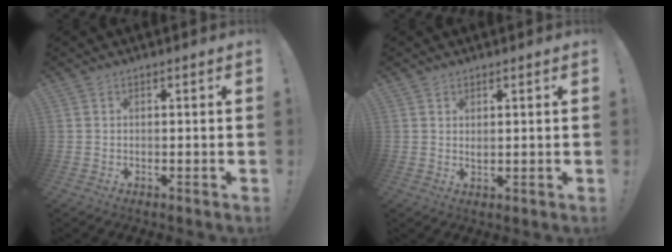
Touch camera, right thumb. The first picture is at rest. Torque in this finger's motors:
{"motor_torque": [0.24, 0.36, 0.03, 0.09, -0.07]}